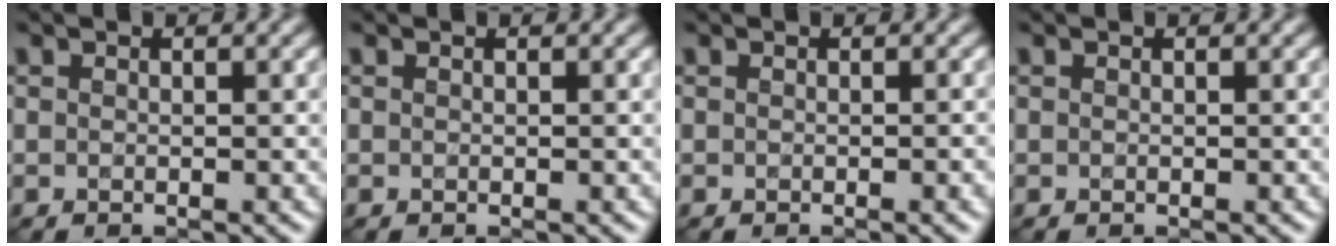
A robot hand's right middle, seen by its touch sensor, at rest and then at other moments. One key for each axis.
{"total": 0.0}
{"total": 1.8, "fx": -0.4, "fy": 0.5, "fz": 1.7, "tx": -0.014, "ty": -0.001, "tz": -0.006}
{"total": 0.0}